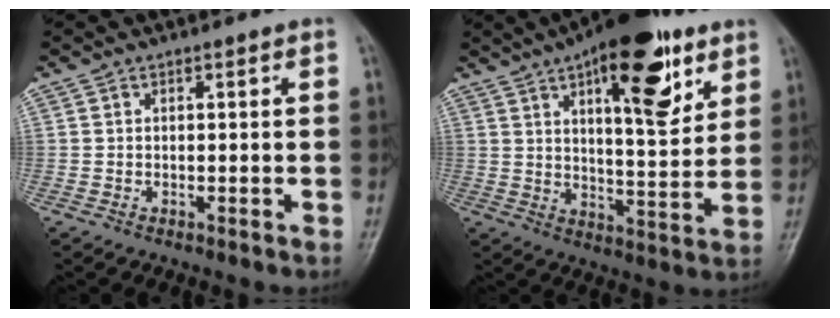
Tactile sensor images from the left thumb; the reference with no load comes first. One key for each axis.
{"total": 18.8, "fx": 9.5, "fy": 7.3, "fz": 14.6, "tx": -0.172, "ty": -0.035, "tz": 0.140}